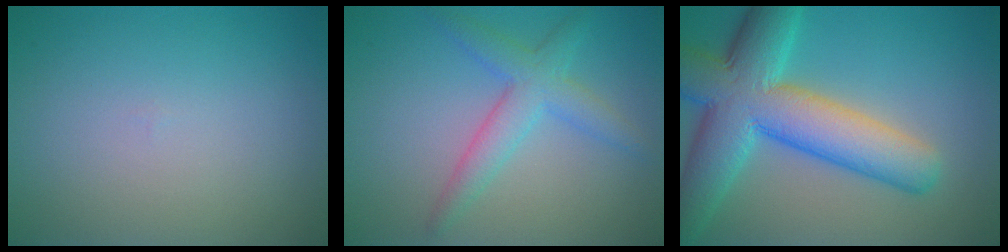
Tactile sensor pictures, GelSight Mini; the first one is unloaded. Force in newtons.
{"total": 3.7, "press": 3.7, "slide": 0.1}
{"total": 11.0, "press": 11.0, "slide": 0.1}